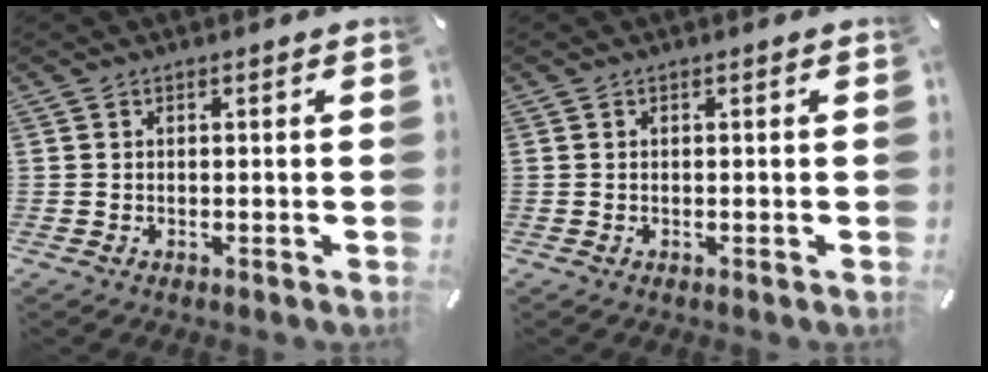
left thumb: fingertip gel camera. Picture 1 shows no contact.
{"total": 0.0}